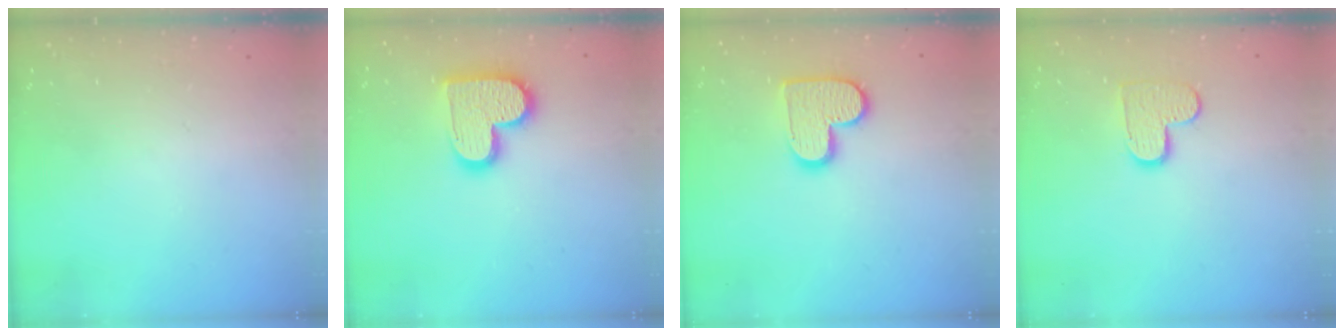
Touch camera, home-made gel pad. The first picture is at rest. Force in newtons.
{"total": 13.8, "press": 13.8, "slide": 0.6}
{"total": 12.0, "press": 12.0, "slide": 0.6}
{"total": 8.3, "press": 8.2, "slide": 0.5}